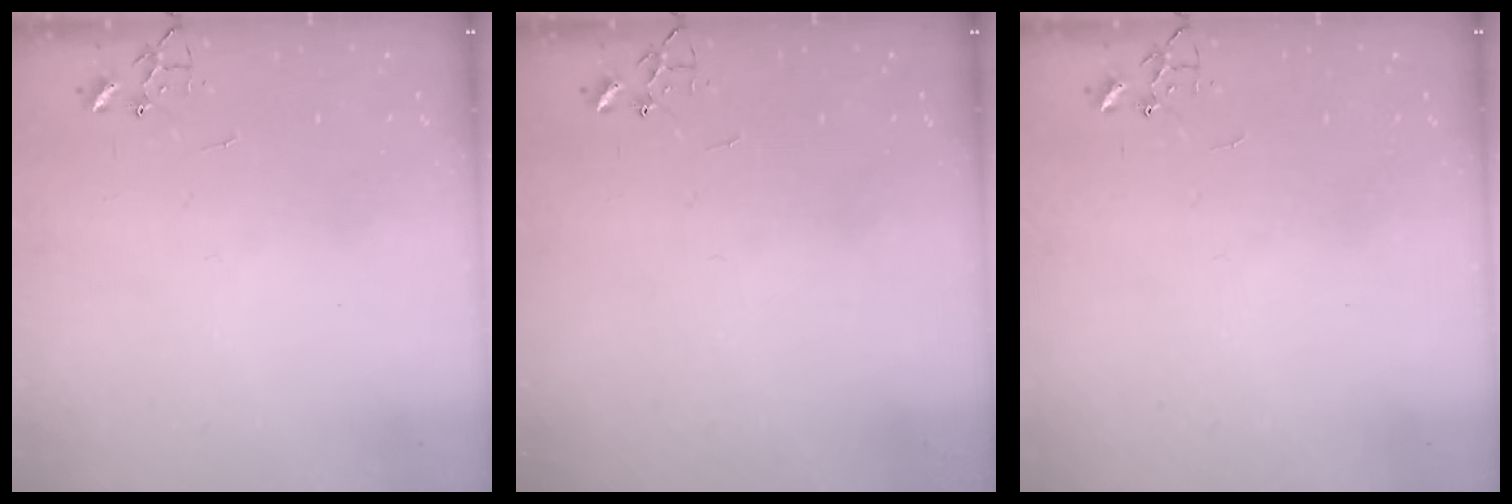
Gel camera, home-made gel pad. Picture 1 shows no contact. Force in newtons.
{"total": 0.0}
{"total": 0.0}